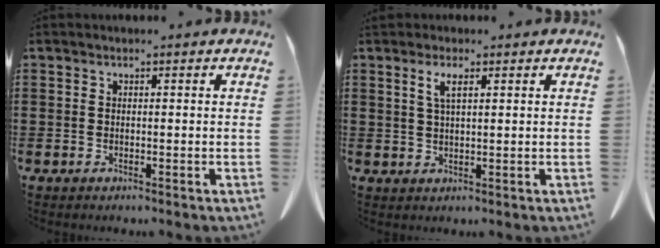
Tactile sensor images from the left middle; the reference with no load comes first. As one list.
[{"total": 3.2, "force": [1.5, 0.8, 2.7], "torque": [-0.057, 0.005, 0.025]}]